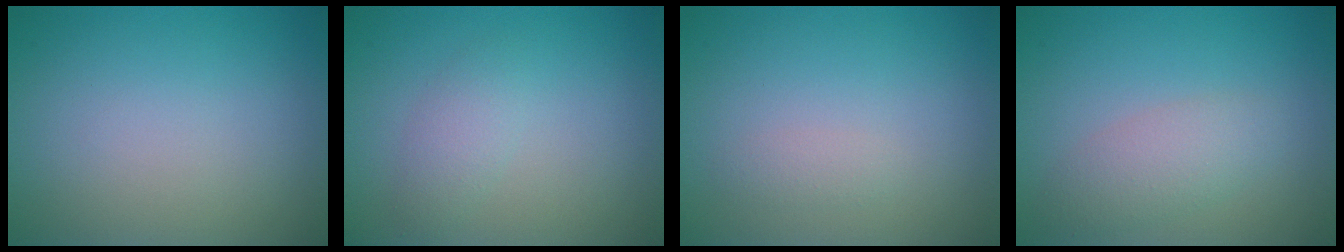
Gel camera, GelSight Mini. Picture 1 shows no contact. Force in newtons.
{"total": 1.7, "press": 1.7, "slide": 0.0}
{"total": 0.8, "press": 0.8, "slide": 0.0}
{"total": 2.6, "press": 2.6, "slide": 0.1}